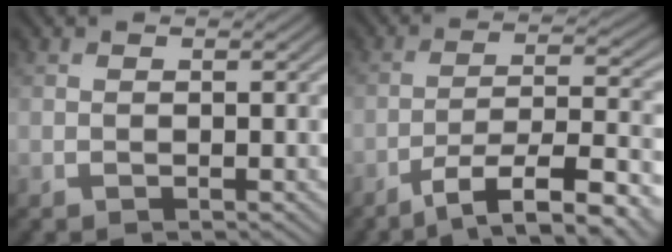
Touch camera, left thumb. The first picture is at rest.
{"total": 10.5, "force": [-6.5, 2.7, 7.8], "torque": [-0.141, -0.003, -0.099]}